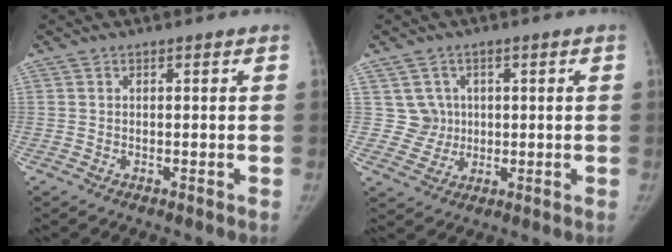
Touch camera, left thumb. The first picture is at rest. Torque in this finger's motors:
{"motor_torque": [-0.06, -0.06, -0.15, 0.12, -0.03]}